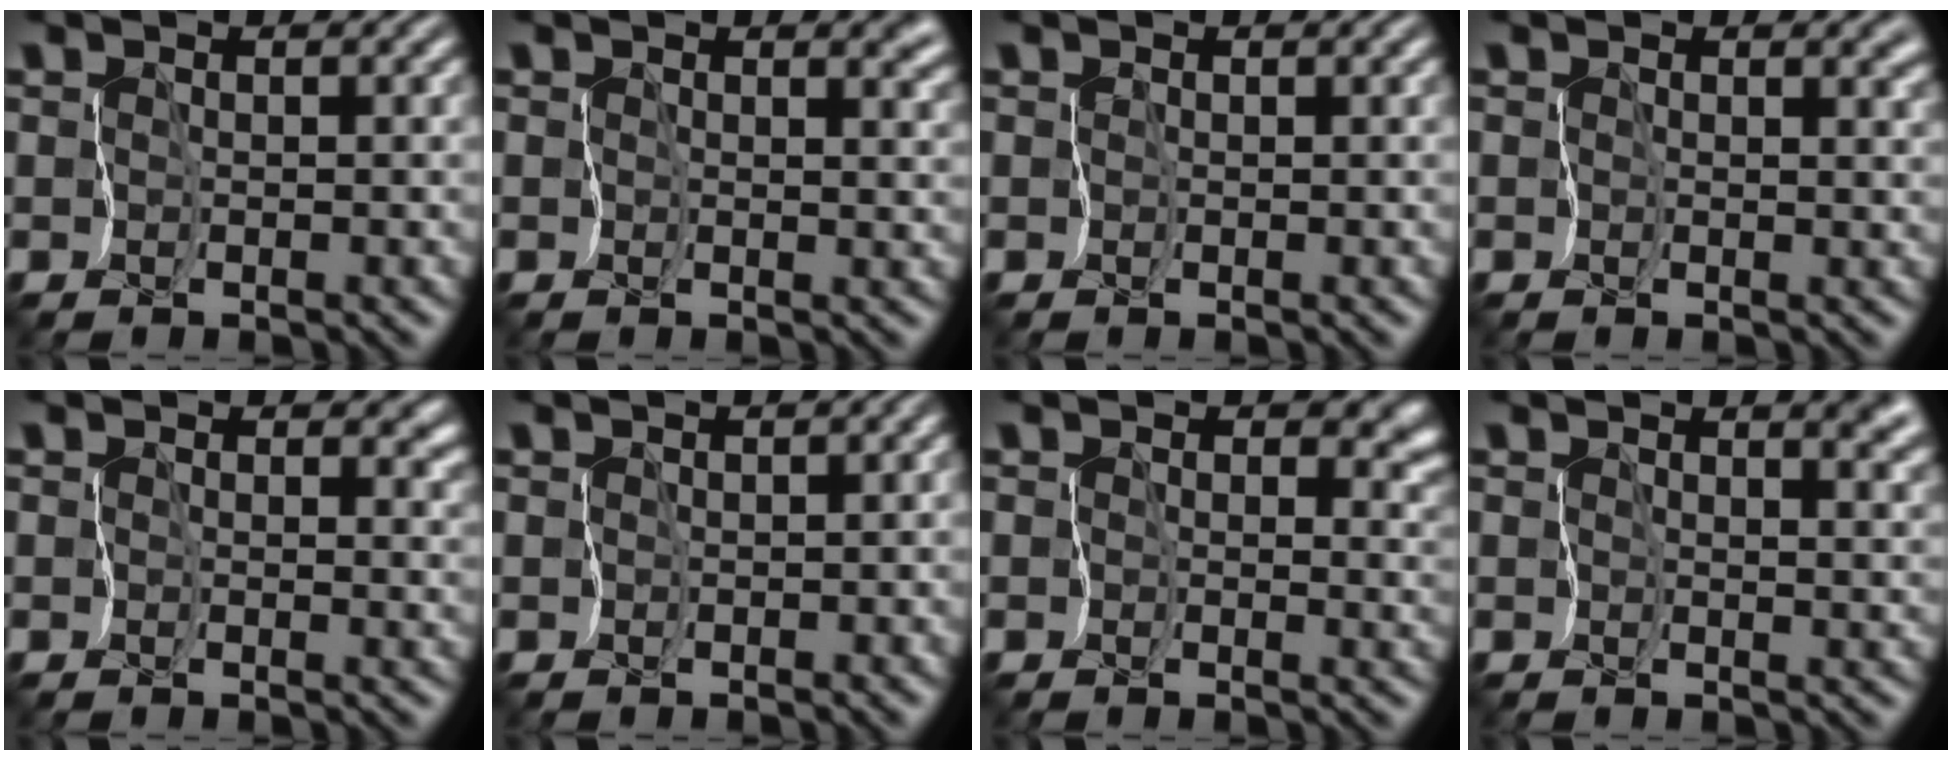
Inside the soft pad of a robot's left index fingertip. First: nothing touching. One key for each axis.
{"total": 1.9, "fx": 0.8, "fy": 1.1, "fz": 1.3, "tx": -0.015, "ty": -0.003, "tz": 0.016}
{"total": 0.0}
{"total": 1.5, "fx": 0.6, "fy": 1.0, "fz": 1.0, "tx": -0.005, "ty": 0.001, "tz": 0.009}
{"total": 2.6, "fx": 0.6, "fy": 2.0, "fz": 1.6, "tx": -0.015, "ty": 0.004, "tz": 0.006}
{"total": 2.1, "fx": -0.8, "fy": 1.5, "fz": 1.3, "tx": -0.005, "ty": -0.004, "tz": -0.009}
{"total": 4.1, "fx": 0.8, "fy": 3.1, "fz": 2.6, "tx": -0.017, "ty": 0.000, "tz": 0.005}
{"total": 3.5, "fx": 1.5, "fy": 1.9, "fz": 2.5, "tx": -0.028, "ty": -0.002, "tz": 0.025}